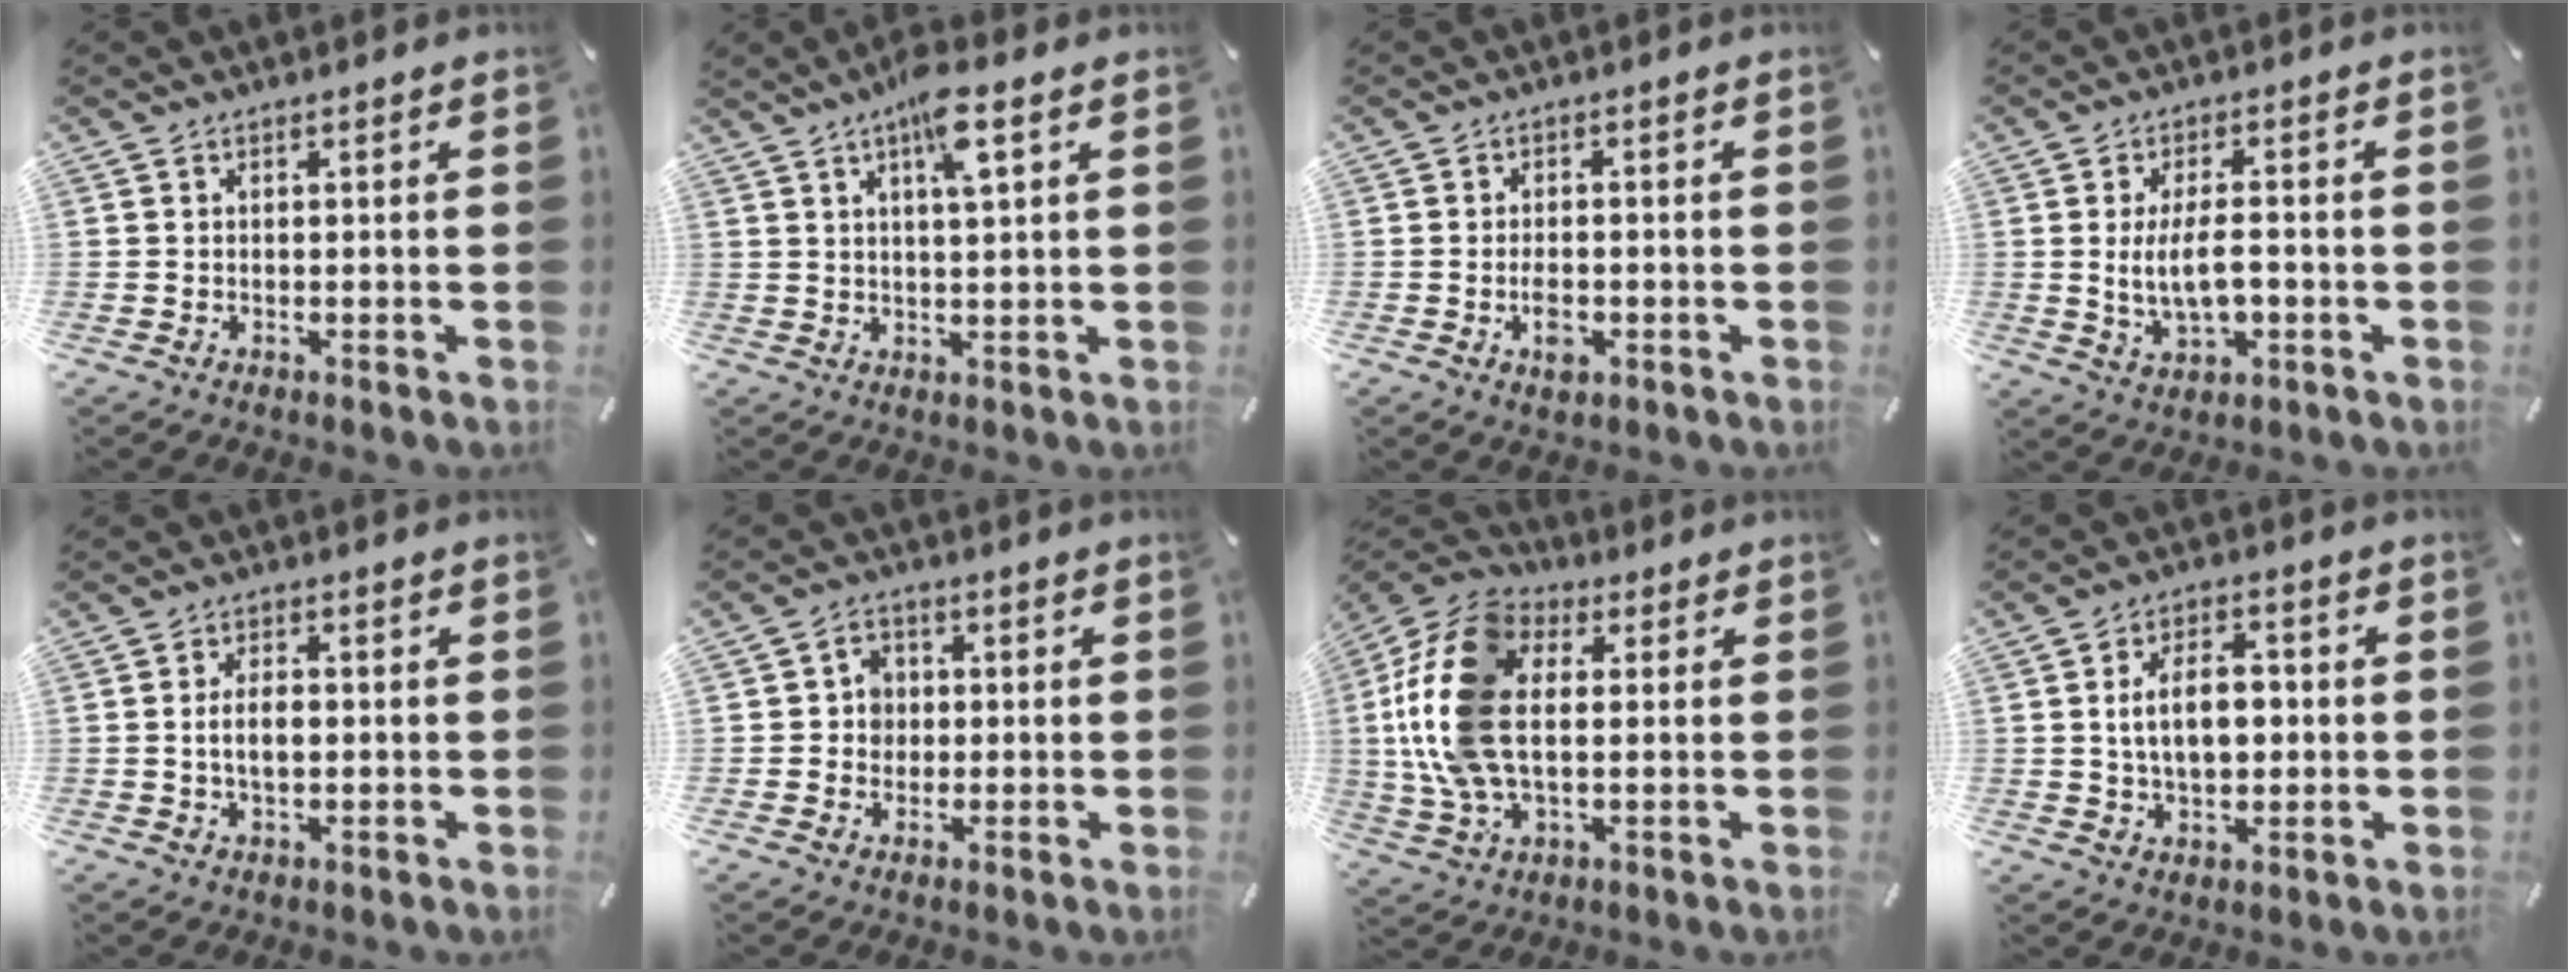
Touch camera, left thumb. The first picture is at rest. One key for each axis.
{"total": 7.3, "fx": 3.8, "fy": 1.1, "fz": 6.1, "tx": -0.112, "ty": 0.000, "tz": 0.060}
{"total": 3.8, "fx": -1.3, "fy": 2.3, "fz": 2.8, "tx": -0.062, "ty": 0.002, "tz": -0.025}
{"total": 8.4, "fx": -0.7, "fy": 4.2, "fz": 7.3, "tx": -0.139, "ty": 0.004, "tz": -0.014}
{"total": 4.5, "fx": -0.2, "fy": 2.6, "fz": 3.7, "tx": -0.072, "ty": 0.002, "tz": -0.008}
{"total": 4.5, "fx": -0.5, "fy": 4.4, "fz": 0.9, "tx": -0.019, "ty": 0.013, "tz": -0.012}
{"total": 17.4, "fx": 1.5, "fy": 11.2, "fz": 13.2, "tx": -0.305, "ty": 0.008, "tz": 0.027}
{"total": 9.7, "fx": 0.3, "fy": 6.4, "fz": 7.3, "tx": -0.128, "ty": 0.006, "tz": 0.000}